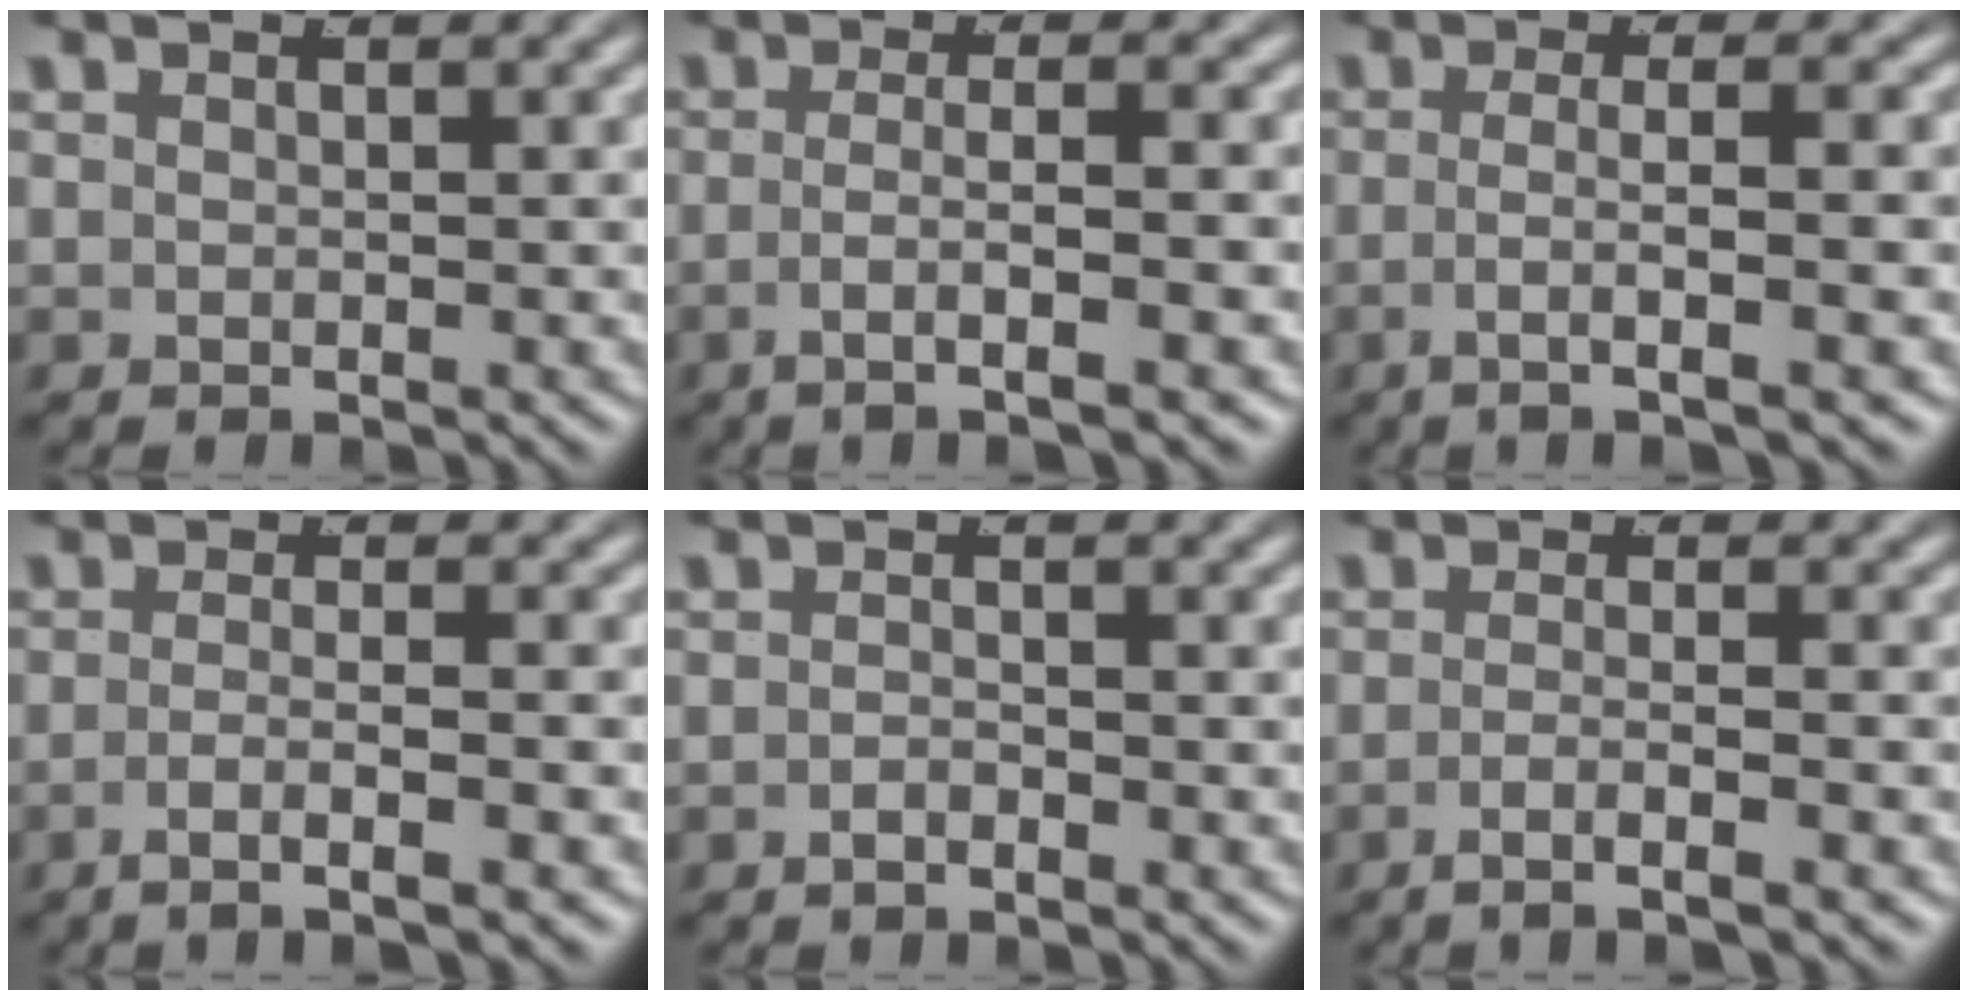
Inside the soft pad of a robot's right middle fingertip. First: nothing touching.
{"total": 4.1, "force": [-2.6, -0.1, 3.2], "torque": [-0.065, -0.016, -0.036]}
{"total": 4.4, "force": [-2.3, -0.1, 3.7], "torque": [-0.073, -0.016, -0.030]}
{"total": 3.5, "force": [-2.7, -0.3, 2.2], "torque": [-0.053, -0.019, -0.038]}
{"total": 1.2, "force": [-1.2, 0.0, 0.3], "torque": [-0.008, -0.006, -0.021]}
{"total": 3.2, "force": [-2.5, -0.4, 1.9], "torque": [-0.045, -0.016, -0.038]}